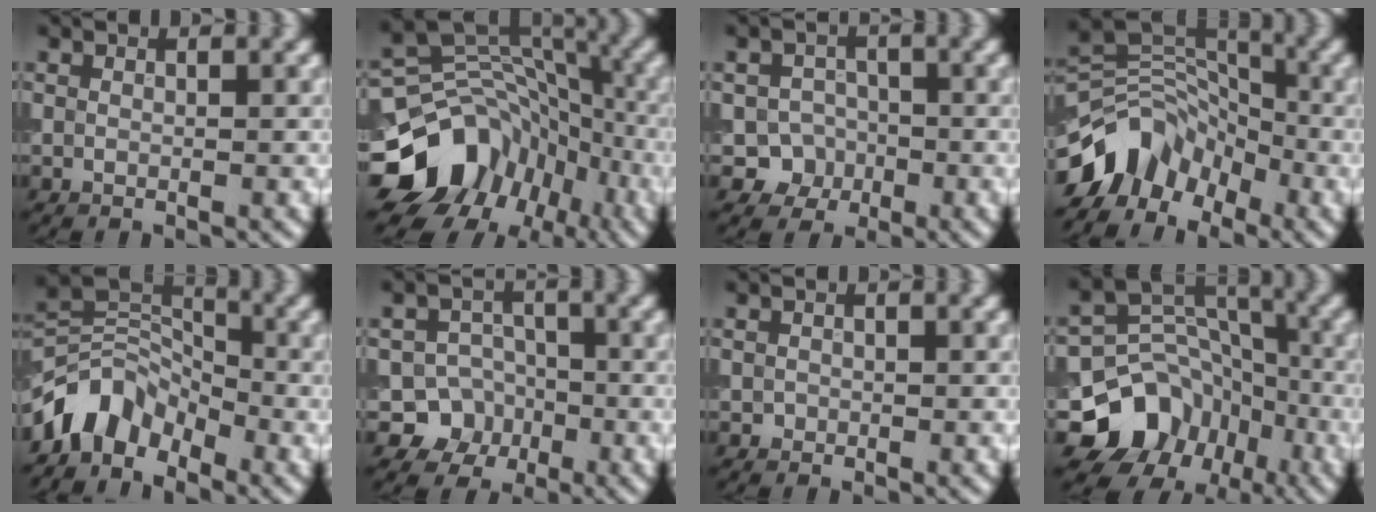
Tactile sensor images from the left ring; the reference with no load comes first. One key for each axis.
{"total": 11.9, "fx": -5.4, "fy": 9.5, "fz": 4.7, "tx": -0.100, "ty": 0.016, "tz": -0.090}
{"total": 3.4, "fx": -1.3, "fy": 3.1, "fz": 0.3, "tx": 0.026, "ty": 0.008, "tz": -0.030}
{"total": 7.2, "fx": -4.3, "fy": 4.7, "fz": 3.4, "tx": -0.048, "ty": 0.008, "tz": -0.093}
{"total": 4.9, "fx": -3.3, "fy": 3.1, "fz": 1.9, "tx": -0.019, "ty": 0.007, "tz": -0.074}
{"total": 5.8, "fx": -2.1, "fy": 5.3, "fz": 0.7, "tx": 0.018, "ty": -0.001, "tz": -0.056}
{"total": 0.5, "fx": -0.3, "fy": 0.5, "fz": -0.1, "tx": 0.006, "ty": 0.001, "tz": -0.005}
{"total": 9.7, "fx": -4.7, "fy": 7.9, "fz": 3.1, "tx": -0.056, "ty": 0.004, "tz": -0.087}